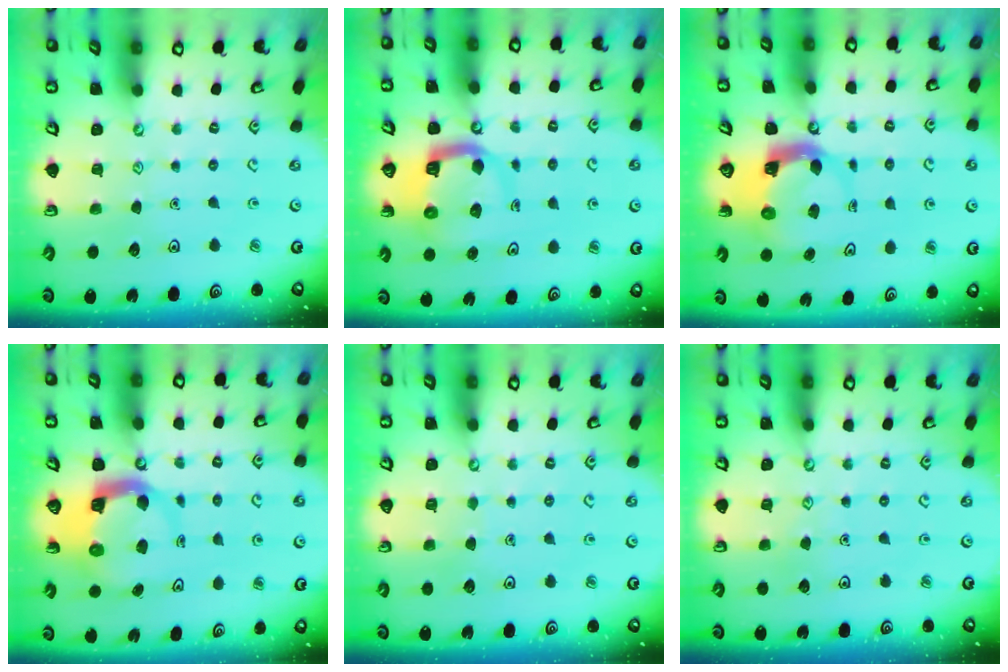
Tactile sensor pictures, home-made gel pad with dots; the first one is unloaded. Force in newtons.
{"total": 9.5, "press": 9.4, "slide": 1.3}
{"total": 4.6, "press": 4.6, "slide": 0.6}
{"total": 5.9, "press": 5.8, "slide": 1.0}
{"total": 3.3, "press": 3.2, "slide": 0.3}
{"total": 4.0, "press": 4.0, "slide": 0.2}